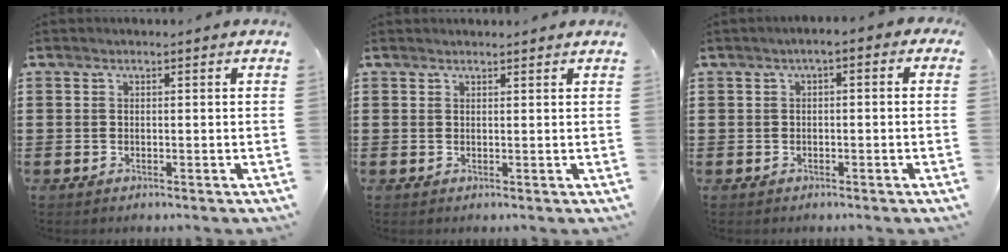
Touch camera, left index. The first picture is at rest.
{"total": 0.9, "force": [0.9, 0.1, 0.1], "torque": [-0.004, 0.000, 0.017]}
{"total": 1.8, "force": [-1.2, 0.7, 1.2], "torque": [-0.023, 0.005, -0.026]}